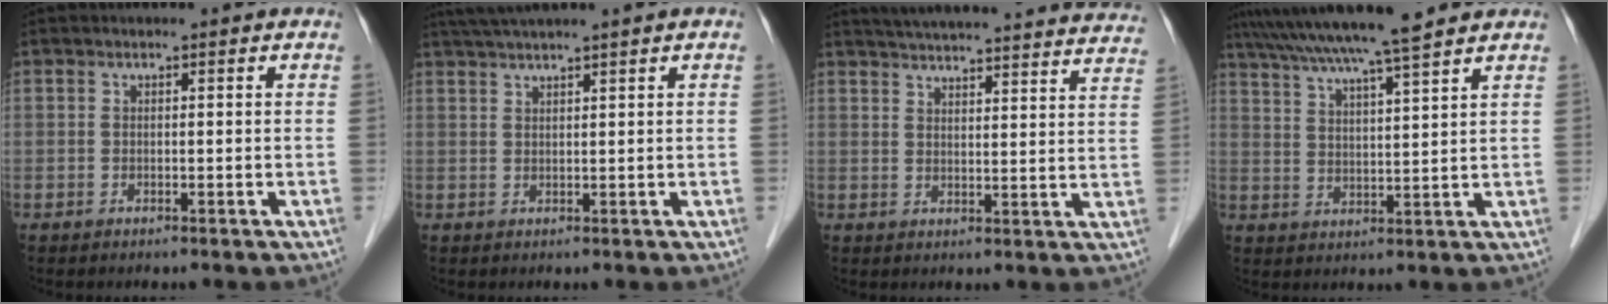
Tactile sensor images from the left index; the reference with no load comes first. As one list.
[{"total": 5.3, "force": [4.2, -1.1, 3.0], "torque": [-0.054, 0.030, 0.079]}, {"total": 29.9, "force": [28.1, 3.1, 9.9], "torque": [-0.159, -0.047, 0.337]}, {"total": 13.2, "force": [11.5, -0.8, 6.5], "torque": [-0.116, 0.024, 0.175]}]